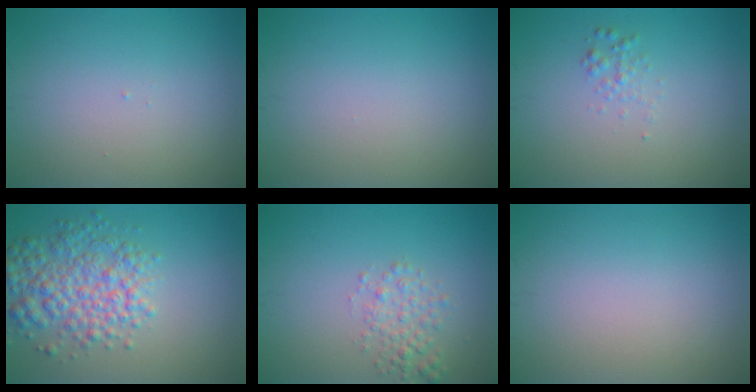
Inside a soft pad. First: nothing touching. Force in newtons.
{"total": 0.0}
{"total": 1.0, "press": 1.0, "slide": 0.0}
{"total": 5.5, "press": 5.5, "slide": 0.2}
{"total": 2.2, "press": 2.2, "slide": 0.1}
{"total": 0.0}